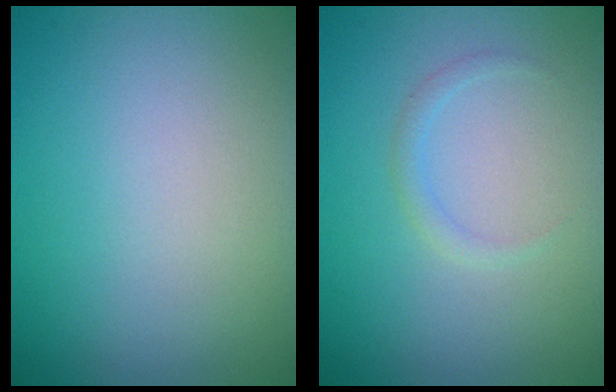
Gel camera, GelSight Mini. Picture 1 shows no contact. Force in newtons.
{"total": 0.9, "press": 0.9, "slide": 0.1}